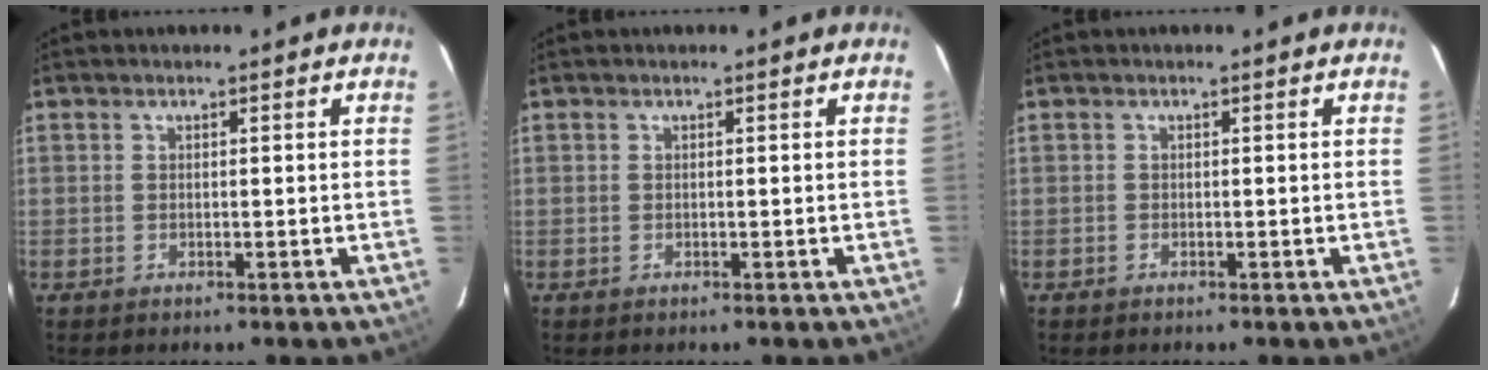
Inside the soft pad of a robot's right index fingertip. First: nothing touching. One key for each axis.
{"total": 0.0}
{"total": 0.0}